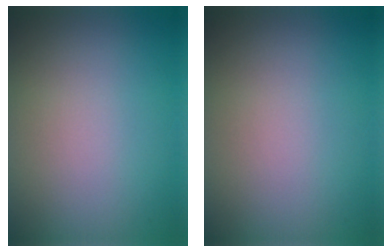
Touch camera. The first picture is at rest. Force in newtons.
{"total": 0.0}